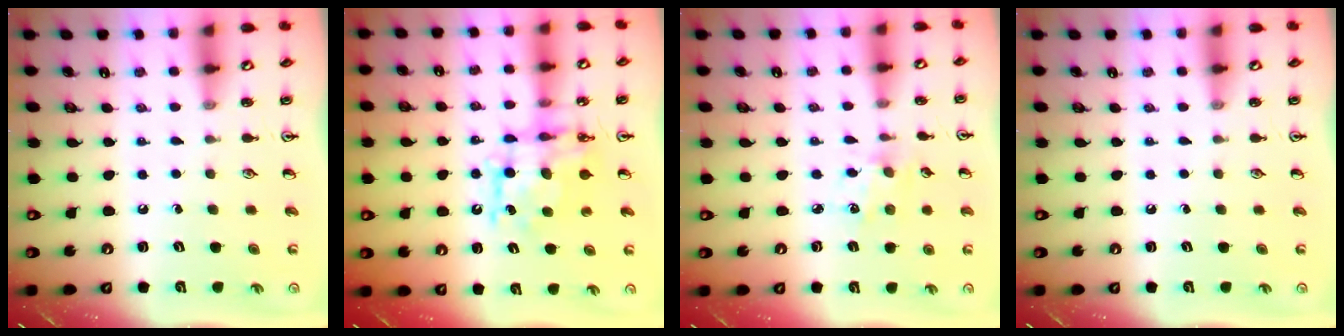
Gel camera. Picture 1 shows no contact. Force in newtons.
{"total": 10.3, "press": 10.3, "slide": 0.4}
{"total": 2.5, "press": 2.5, "slide": 0.4}
{"total": 0.0}